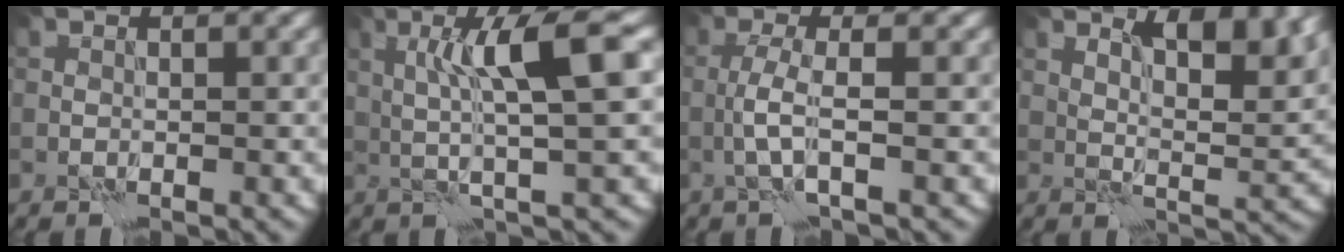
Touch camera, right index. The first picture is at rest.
{"total": 6.9, "force": [1.4, 0.7, 6.7], "torque": [-0.115, 0.012, 0.027]}
{"total": 2.6, "force": [-0.5, 0.3, 2.5], "torque": [-0.056, 0.005, -0.014]}
{"total": 6.9, "force": [4.1, 1.9, 5.2], "torque": [-0.074, -0.002, 0.061]}